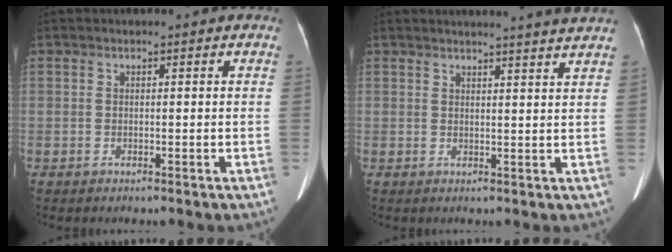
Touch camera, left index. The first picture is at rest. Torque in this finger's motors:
{"motor_torque": [-1.11, -0.46, -0.20, 0.00]}